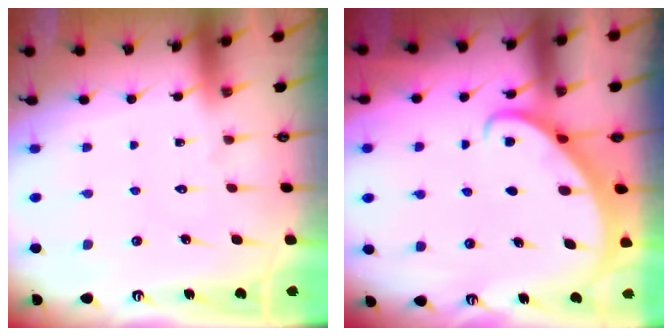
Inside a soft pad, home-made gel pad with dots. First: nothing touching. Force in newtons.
{"total": 2.6, "press": 2.6, "slide": 0.1}